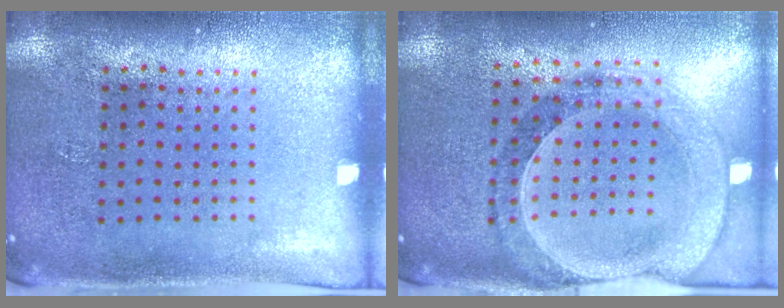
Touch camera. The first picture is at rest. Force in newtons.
{"total": 1.6, "press": 1.5, "slide": 0.3}